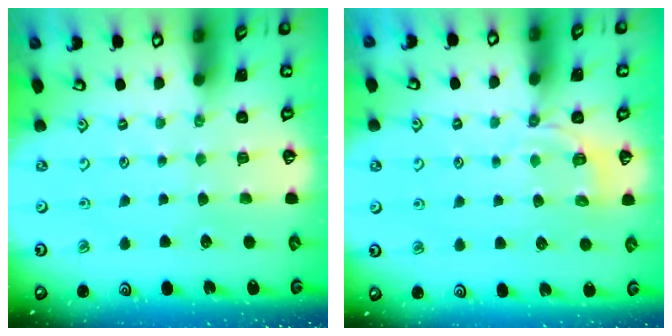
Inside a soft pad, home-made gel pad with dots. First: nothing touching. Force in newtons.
{"total": 4.0, "press": 3.4, "slide": 1.9}